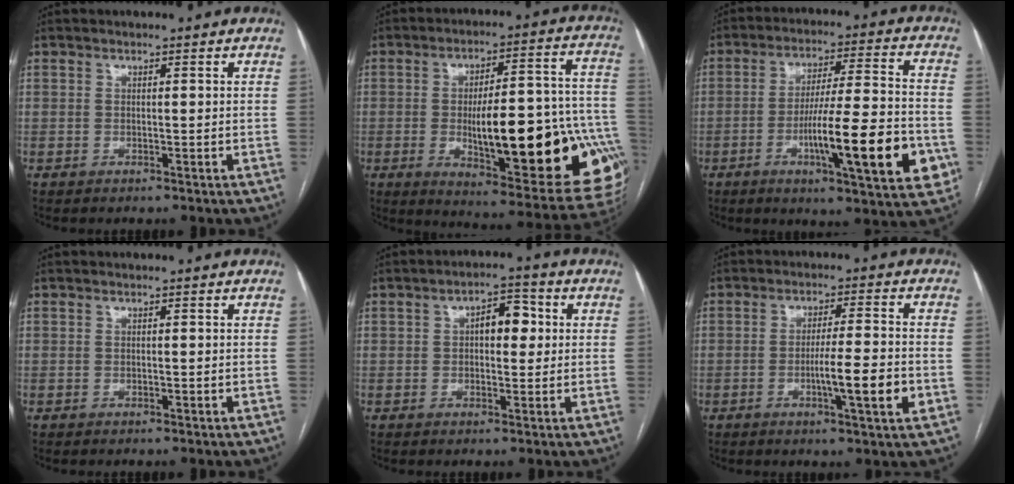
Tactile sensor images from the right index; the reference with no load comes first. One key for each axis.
{"total": 28.9, "fx": -6.6, "fy": 7.4, "fz": 27.1, "tx": -0.283, "ty": 0.014, "tz": -0.072}
{"total": 18.5, "fx": -5.8, "fy": 1.7, "fz": 17.5, "tx": -0.243, "ty": -0.004, "tz": -0.081}
{"total": 0.0}
{"total": 5.2, "fx": 0.8, "fy": 2.5, "fz": 4.5, "tx": -0.066, "ty": 0.020, "tz": 0.012}
{"total": 8.2, "fx": -2.3, "fy": 0.0, "fz": 7.9, "tx": -0.127, "ty": -0.006, "tz": -0.036}